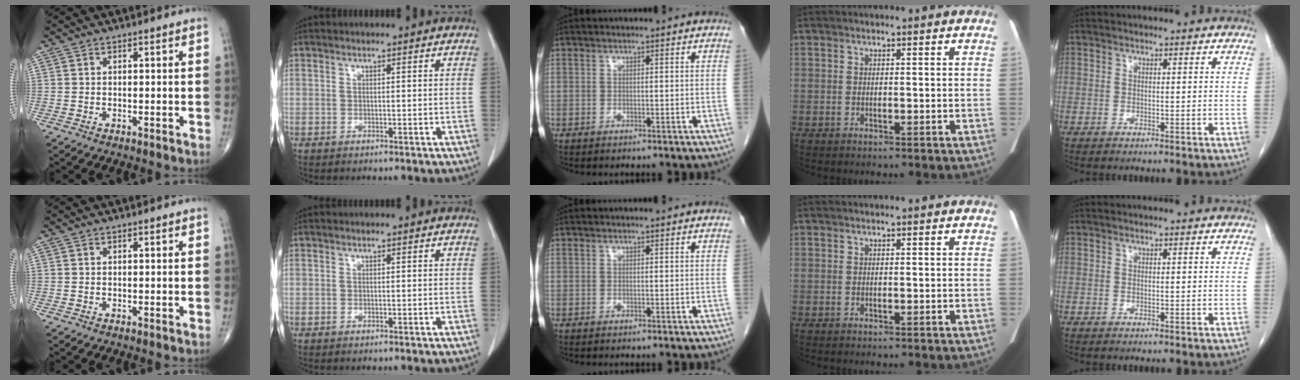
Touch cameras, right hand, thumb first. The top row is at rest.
{}